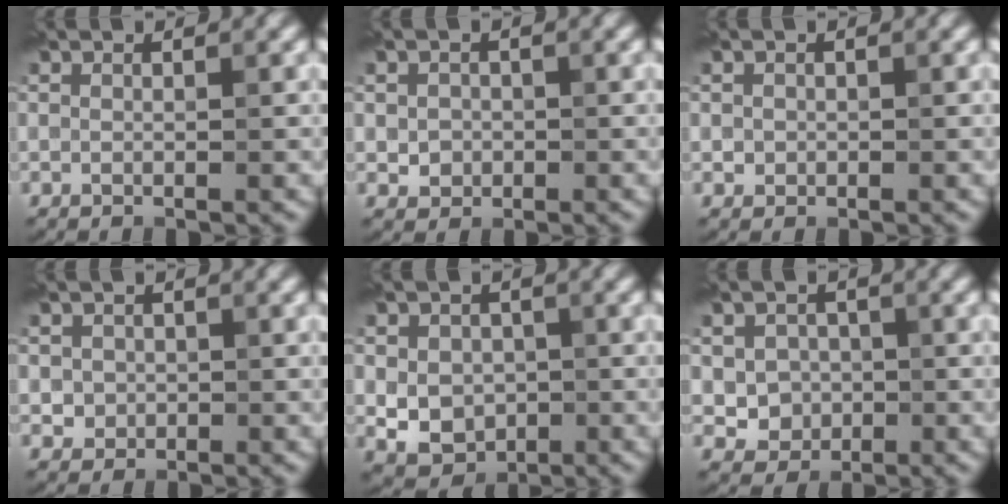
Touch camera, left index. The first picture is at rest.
{"total": 1.6, "force": [-0.1, 1.5, 0.6], "torque": [-0.006, -0.003, -0.003]}
{"total": 0.7, "force": [0.1, 0.7, 0.1], "torque": [0.005, -0.002, -0.001]}
{"total": 1.5, "force": [0.0, 1.5, 0.3], "torque": [0.006, -0.005, 0.001]}
{"total": 4.9, "force": [-0.4, 4.1, 2.8], "torque": [-0.036, -0.004, -0.010]}
{"total": 2.8, "force": [-0.2, 2.6, 1.1], "torque": [-0.013, -0.002, -0.007]}